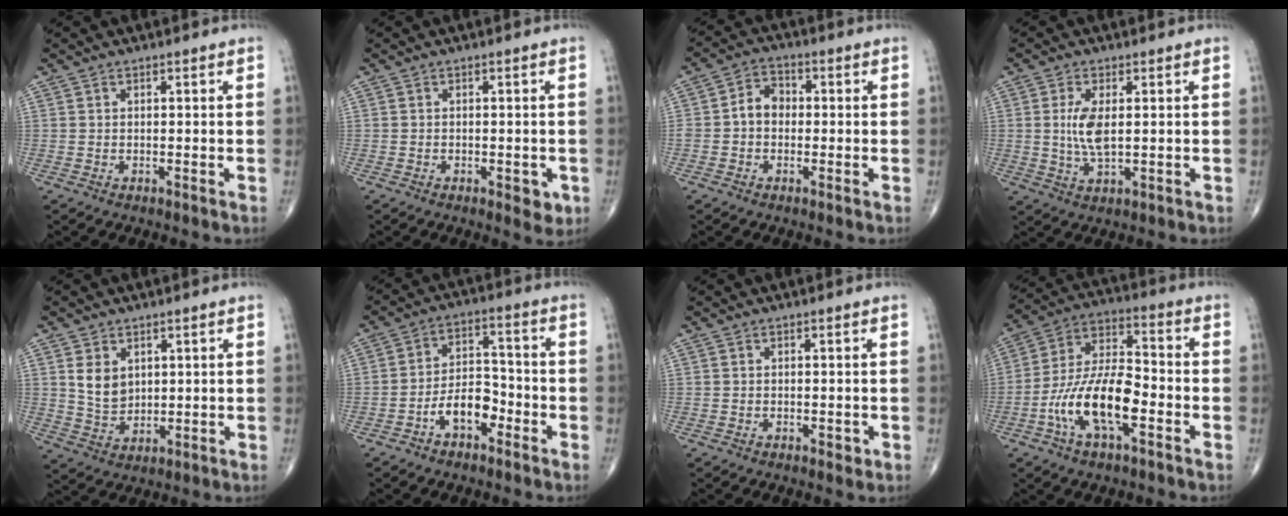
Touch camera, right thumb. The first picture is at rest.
{"total": 2.9, "force": [-1.0, 1.4, 2.3], "torque": [-0.019, -0.004, -0.011]}
{"total": 5.2, "force": [-0.4, 4.1, 3.1], "torque": [-0.038, 0.021, -0.018]}
{"total": 5.8, "force": [0.6, 2.3, 5.3], "torque": [-0.111, -0.009, 0.014]}
{"total": 5.6, "force": [1.9, 4.1, 3.4], "torque": [-0.046, -0.019, 0.045]}
{"total": 8.0, "force": [-4.0, 4.5, 5.2], "torque": [-0.070, 0.040, -0.076]}
{"total": 1.1, "force": [-0.5, 0.6, 0.8], "torque": [-0.010, -0.003, -0.007]}
{"total": 15.3, "force": [-5.4, 6.3, 12.9], "torque": [-0.243, 0.040, -0.102]}